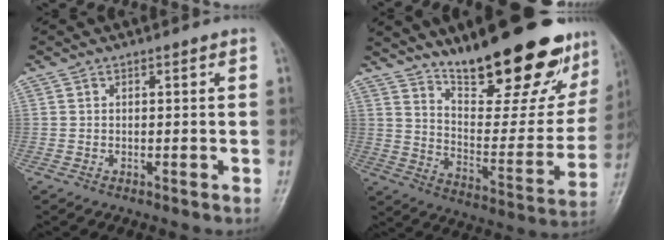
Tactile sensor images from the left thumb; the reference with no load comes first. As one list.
[{"total": 26.2, "force": [18.6, 8.0, 16.7], "torque": [-0.201, -0.103, 0.279]}]